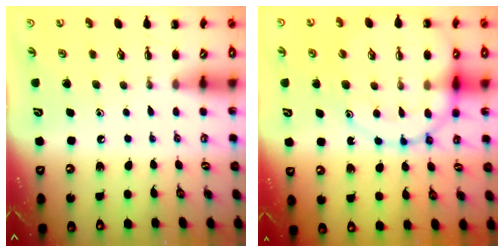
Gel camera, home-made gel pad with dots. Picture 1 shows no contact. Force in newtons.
{"total": 18.3, "press": 18.2, "slide": 2.1}